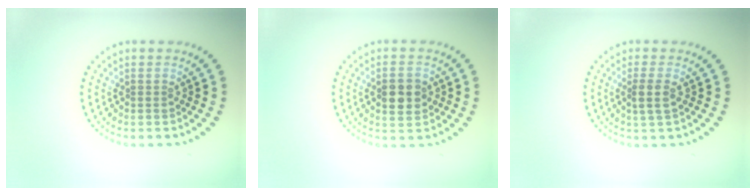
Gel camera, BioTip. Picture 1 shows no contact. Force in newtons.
{"total": 3.7, "press": 3.7, "slide": 0.1}
{"total": 1.8, "press": 1.6, "slide": 0.9}